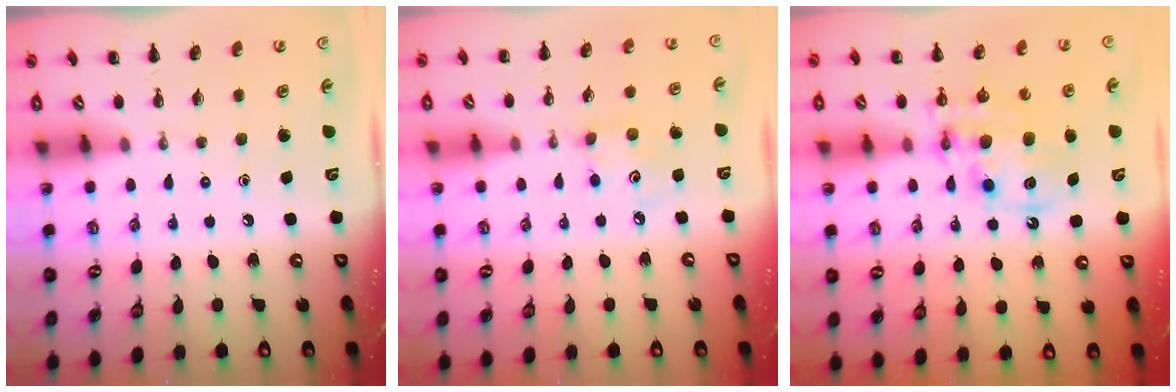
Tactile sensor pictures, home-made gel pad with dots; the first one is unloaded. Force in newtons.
{"total": 5.4, "press": 5.3, "slide": 1.0}
{"total": 12.3, "press": 12.0, "slide": 2.8}